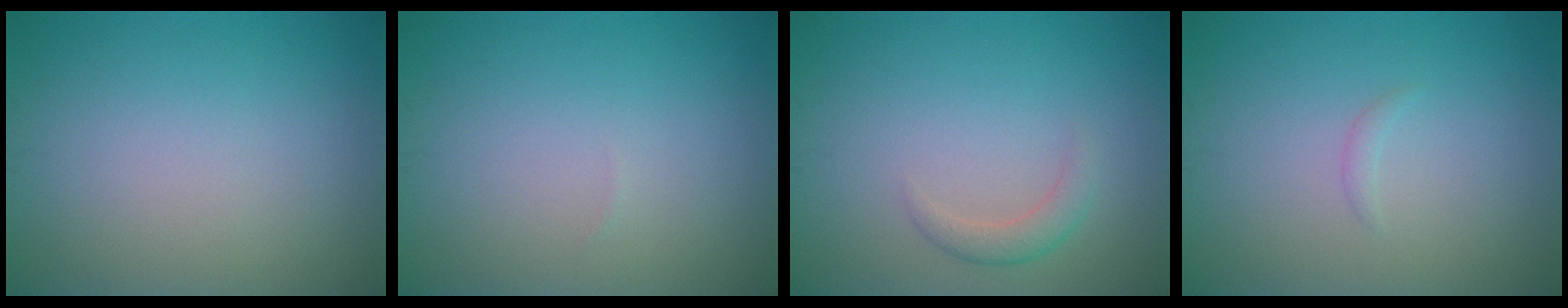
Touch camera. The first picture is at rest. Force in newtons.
{"total": 0.0}
{"total": 1.6, "press": 1.6, "slide": 0.1}
{"total": 0.5, "press": 0.5, "slide": 0.1}